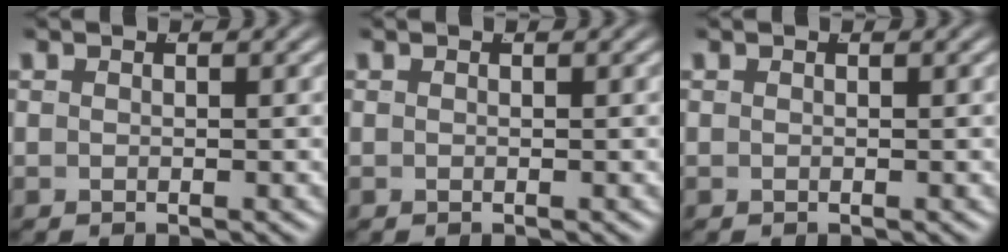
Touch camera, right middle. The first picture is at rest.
{"total": 0.0}
{"total": 0.0}